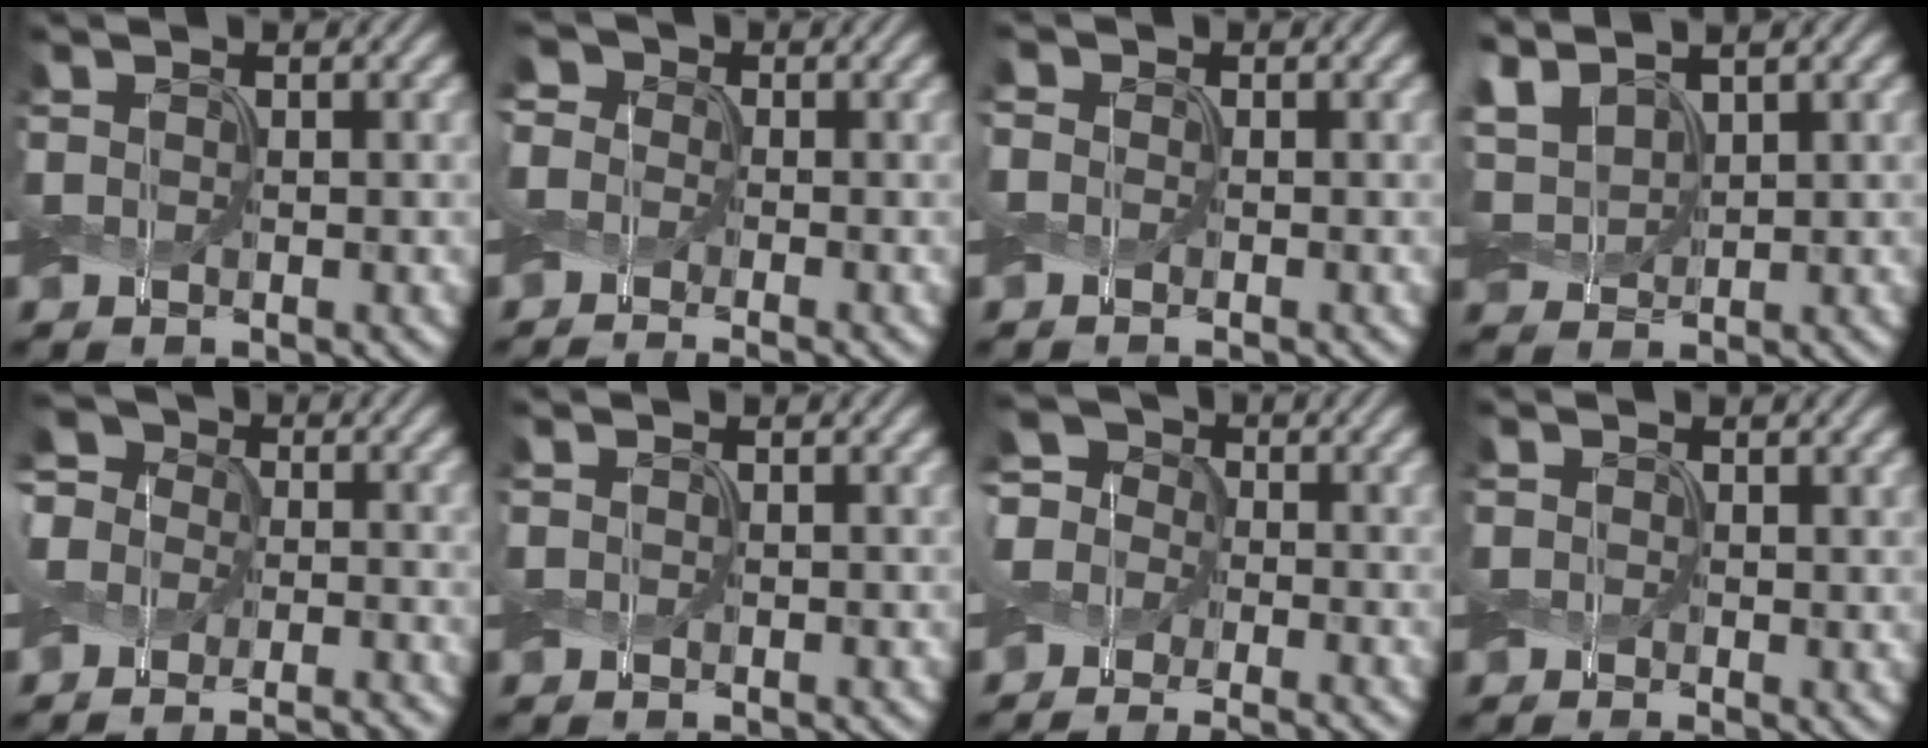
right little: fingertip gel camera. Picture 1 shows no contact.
{"total": 5.6, "force": [-1.0, 4.6, 3.1], "torque": [-0.056, 0.008, -0.050]}
{"total": 1.0, "force": [-0.1, 0.9, 0.4], "torque": [-0.004, 0.006, -0.010]}
{"total": 3.6, "force": [2.0, 2.0, 2.2], "torque": [-0.061, 0.014, 0.035]}
{"total": 8.3, "force": [-5.2, 5.5, 3.5], "torque": [-0.038, 0.005, -0.095]}
{"total": 0.0}
{"total": 7.9, "force": [-4.6, 5.3, 3.7], "torque": [-0.057, 0.008, -0.094]}
{"total": 0.9, "force": [0.4, 0.7, 0.3], "torque": [-0.005, 0.000, 0.005]}